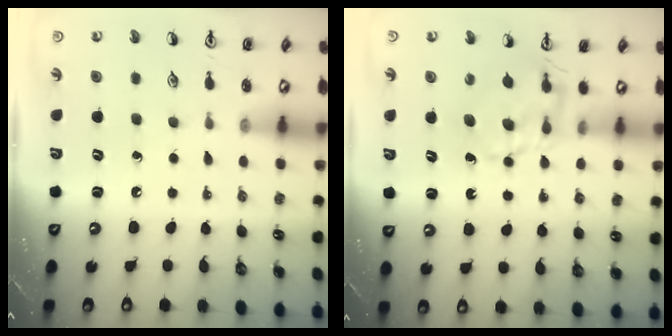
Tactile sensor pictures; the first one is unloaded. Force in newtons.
{"total": 6.5, "press": 6.4, "slide": 0.6}